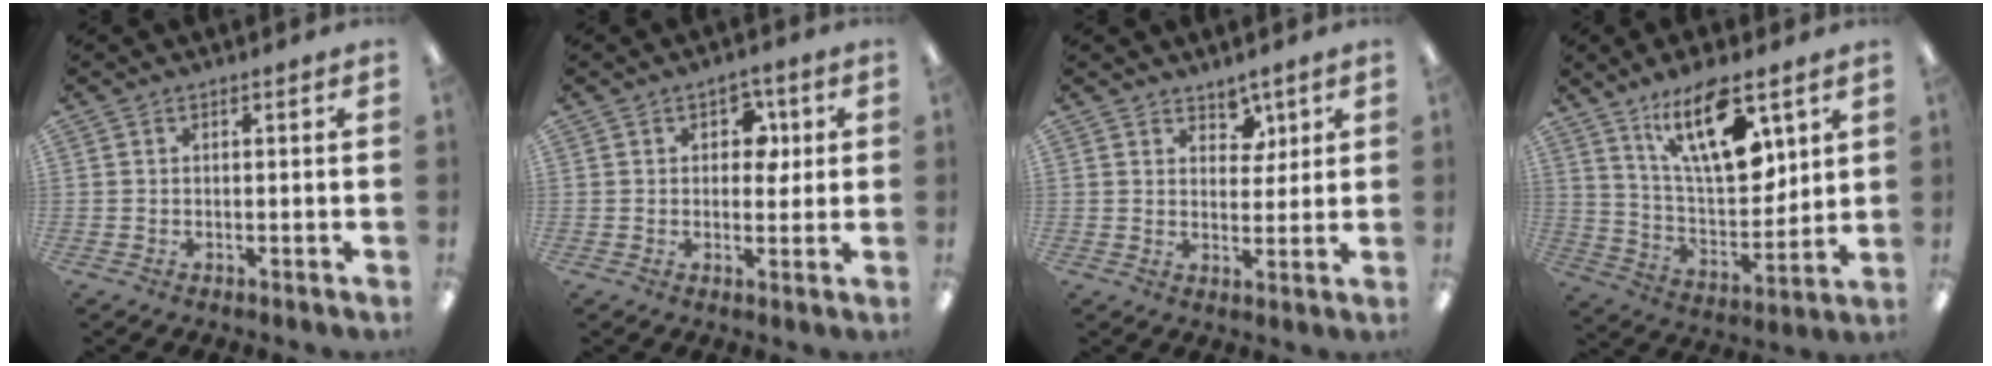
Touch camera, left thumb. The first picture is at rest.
{"total": 5.0, "force": [1.6, 3.0, 3.7], "torque": [-0.043, -0.004, 0.021]}
{"total": 4.9, "force": [3.6, 3.1, 1.1], "torque": [-0.003, -0.017, 0.061]}
{"total": 19.2, "force": [10.8, 7.7, 13.9], "torque": [-0.227, -0.046, 0.178]}